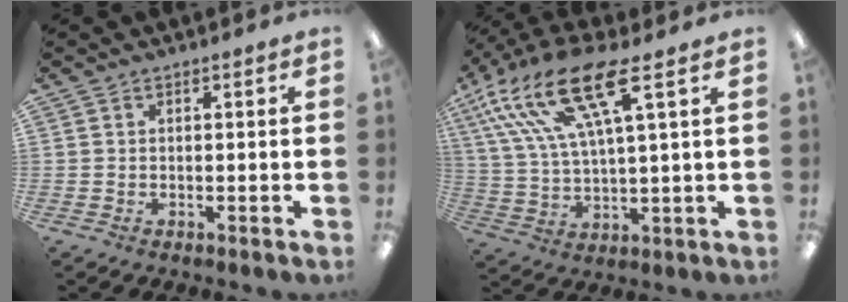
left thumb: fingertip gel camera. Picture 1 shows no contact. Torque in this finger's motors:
{"motor_torque": [0.50, 0.62, 1.93, -0.84, 0.61]}